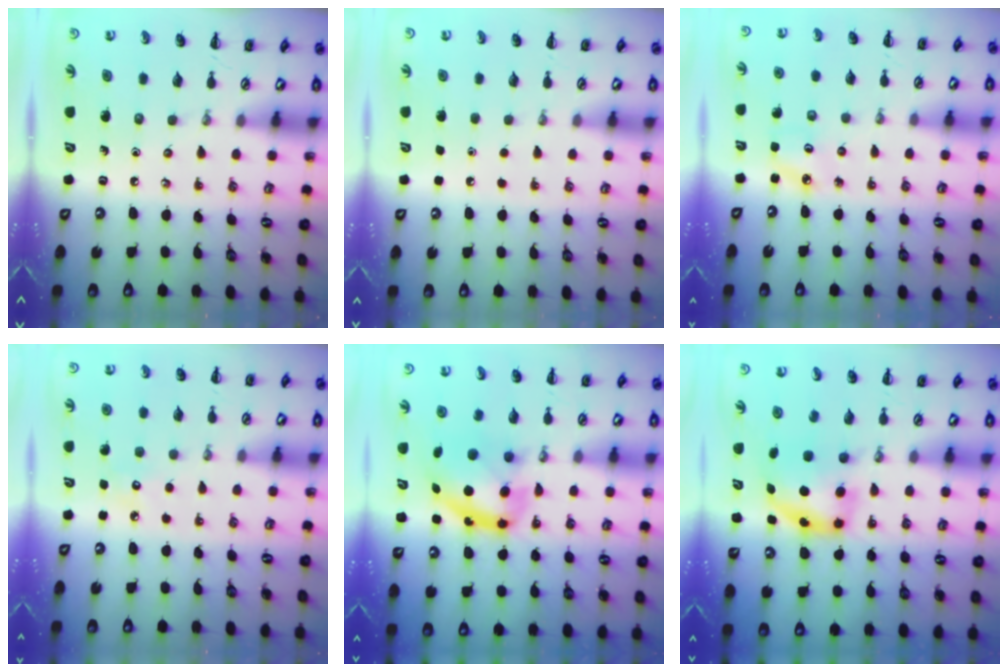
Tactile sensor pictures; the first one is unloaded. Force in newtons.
{"total": 1.7, "press": 1.7, "slide": 0.1}
{"total": 2.6, "press": 2.5, "slide": 0.6}
{"total": 4.7, "press": 4.5, "slide": 1.2}
{"total": 11.8, "press": 11.4, "slide": 2.9}
{"total": 7.5, "press": 7.4, "slide": 1.3}